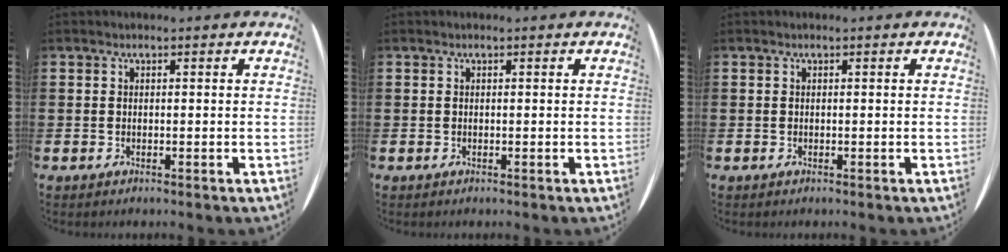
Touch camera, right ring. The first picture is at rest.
{"total": 0.0}
{"total": 0.0}